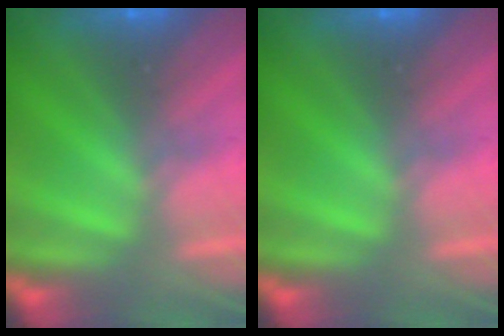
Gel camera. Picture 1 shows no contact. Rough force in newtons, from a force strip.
{"total": 0.0}